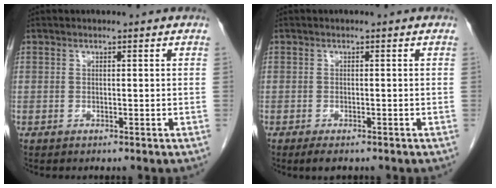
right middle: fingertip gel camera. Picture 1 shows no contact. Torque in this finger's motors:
{"motor_torque": [0.06, 0.00, 0.00, 0.00]}